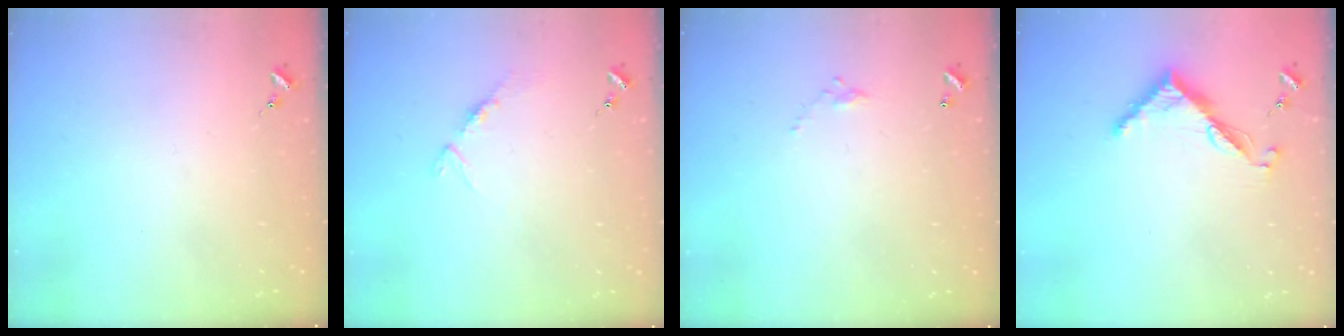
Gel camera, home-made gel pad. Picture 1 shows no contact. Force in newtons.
{"total": 5.9, "press": 5.9, "slide": 0.5}
{"total": 4.0, "press": 4.0, "slide": 0.2}
{"total": 7.4, "press": 7.4, "slide": 0.7}